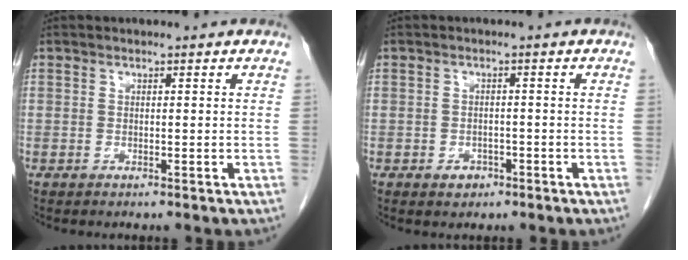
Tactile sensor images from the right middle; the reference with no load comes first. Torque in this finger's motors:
{"motor_torque": [0.63, -0.38, 0.15, 0.03]}